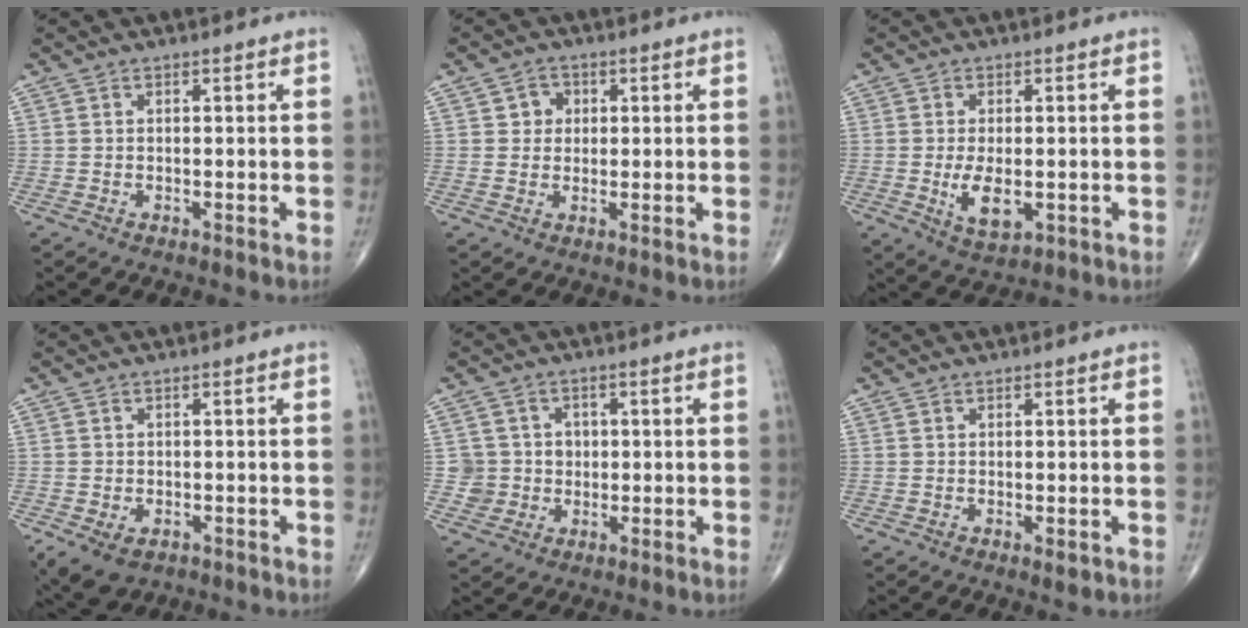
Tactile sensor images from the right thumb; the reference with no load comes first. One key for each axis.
{"total": 3.3, "fx": 0.7, "fy": 3.1, "fz": 1.1, "tx": 0.004, "ty": 0.002, "tz": 0.006}
{"total": 6.2, "fx": -1.1, "fy": 3.1, "fz": 5.2, "tx": -0.090, "ty": -0.011, "tz": -0.011}
{"total": 6.1, "fx": -2.8, "fy": 4.2, "fz": 3.5, "tx": -0.061, "ty": 0.004, "tz": -0.035}
{"total": 5.2, "fx": -0.1, "fy": 5.2, "fz": 0.0, "tx": 0.041, "ty": 0.013, "tz": -0.005}
{"total": 1.2, "fx": -0.4, "fy": 0.6, "fz": 1.0, "tx": -0.011, "ty": -0.004, "tz": -0.003}